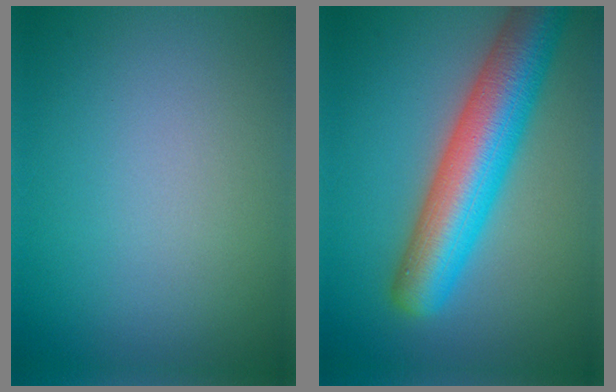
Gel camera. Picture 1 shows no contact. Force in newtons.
{"total": 9.0, "press": 9.0, "slide": 0.4}